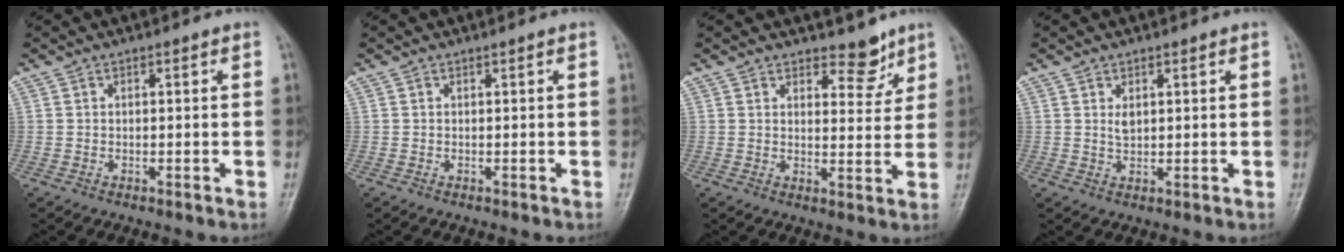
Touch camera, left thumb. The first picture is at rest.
{"total": 0.0}
{"total": 5.4, "force": [4.1, 2.6, 2.3], "torque": [-0.001, -0.030, 0.058]}
{"total": 2.2, "force": [0.8, 1.4, 1.6], "torque": [-0.020, -0.005, 0.016]}